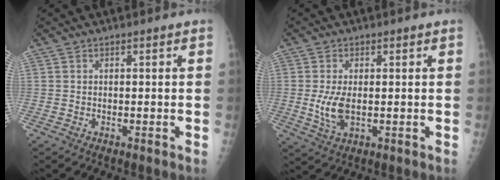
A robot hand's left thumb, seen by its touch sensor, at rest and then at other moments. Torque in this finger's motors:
{"motor_torque": [0.02, 0.07, 0.13, -0.11, 0.08]}